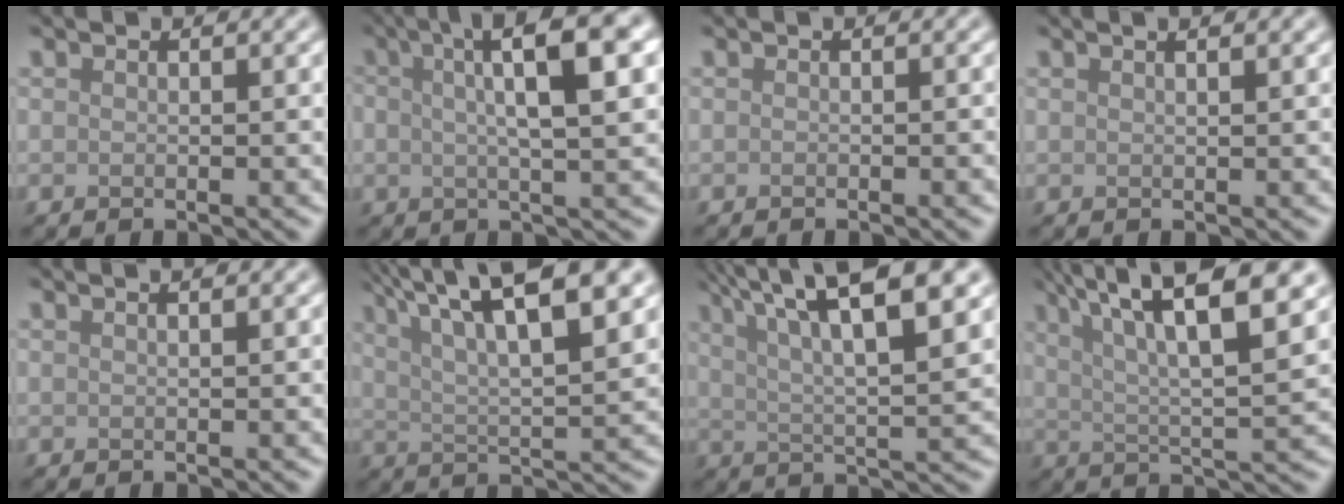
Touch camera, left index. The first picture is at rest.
{"total": 8.0, "force": [2.3, 1.9, 7.5], "torque": [-0.086, 0.020, 0.027]}
{"total": 0.6, "force": [-0.3, 0.1, 0.5], "torque": [-0.006, -0.001, -0.007]}
{"total": 2.3, "force": [1.4, 1.0, 1.6], "torque": [-0.003, 0.002, -0.006]}
{"total": 1.4, "force": [0.9, 0.5, 0.9], "torque": [-0.007, 0.000, 0.003]}
{"total": 10.9, "force": [6.0, 2.9, 8.7], "torque": [-0.125, 0.024, 0.081]}
{"total": 10.7, "force": [5.8, 2.6, 8.6], "torque": [-0.128, 0.024, 0.086]}
{"total": 11.6, "force": [5.8, 2.8, 9.6], "torque": [-0.146, 0.022, 0.089]}